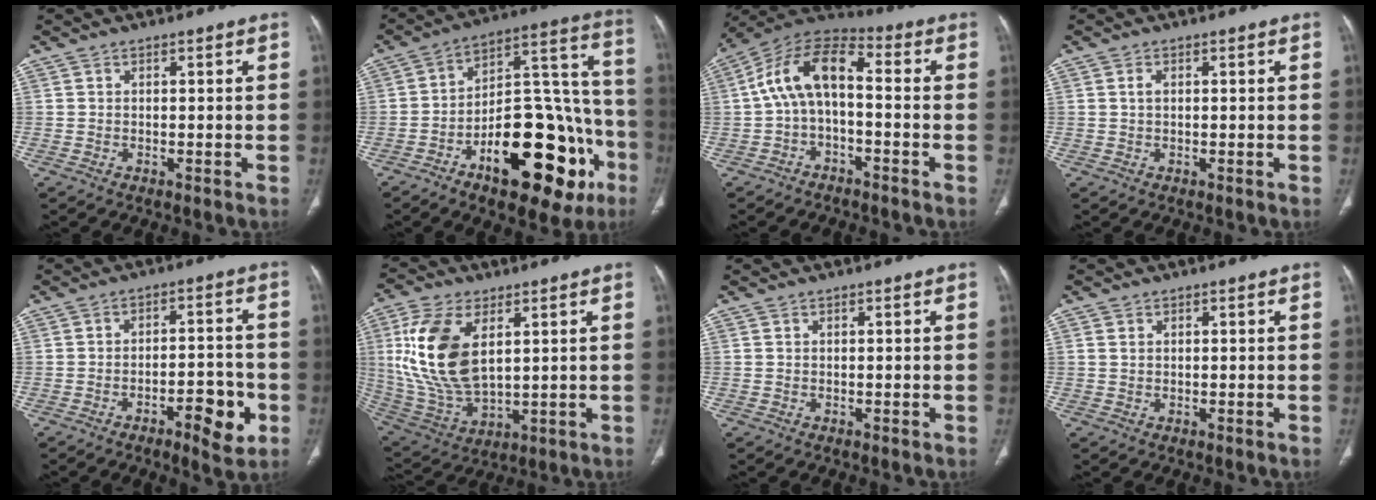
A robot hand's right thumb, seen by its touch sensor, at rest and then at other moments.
{"total": 28.3, "force": [-12.0, 12.7, 22.3], "torque": [-0.270, 0.083, -0.163]}
{"total": 10.8, "force": [-1.0, 5.5, 9.3], "torque": [-0.170, 0.048, -0.030]}
{"total": 0.9, "force": [0.1, 0.6, 0.8], "torque": [-0.011, 0.004, 0.002]}
{"total": 8.8, "force": [-3.8, 3.3, 7.2], "torque": [-0.090, 0.025, -0.053]}
{"total": 17.6, "force": [4.6, 9.7, 14.0], "torque": [-0.282, -0.018, 0.100]}
{"total": 0.0}
{"total": 1.0, "force": [0.3, 0.8, 0.5], "torque": [-0.009, 0.000, 0.008]}